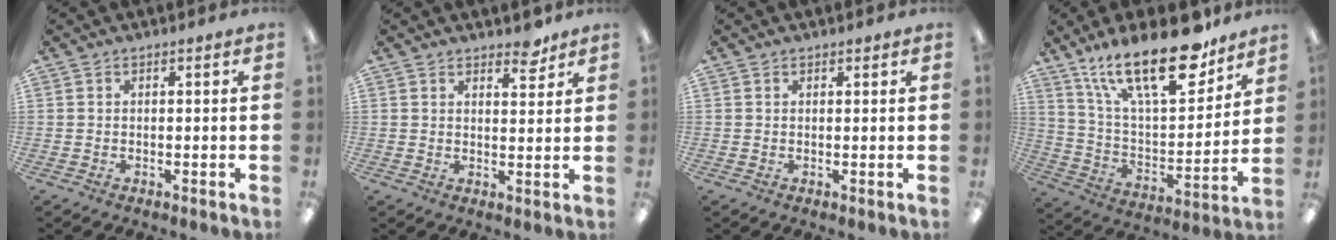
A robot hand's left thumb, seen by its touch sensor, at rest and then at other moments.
{"total": 4.6, "force": [3.8, 2.0, 1.7], "torque": [0.000, -0.026, 0.063]}
{"total": 0.7, "force": [0.6, 0.5, 0.2], "torque": [-0.003, 0.002, 0.010]}
{"total": 24.9, "force": [16.9, 9.0, 16.0], "torque": [-0.258, -0.100, 0.289]}